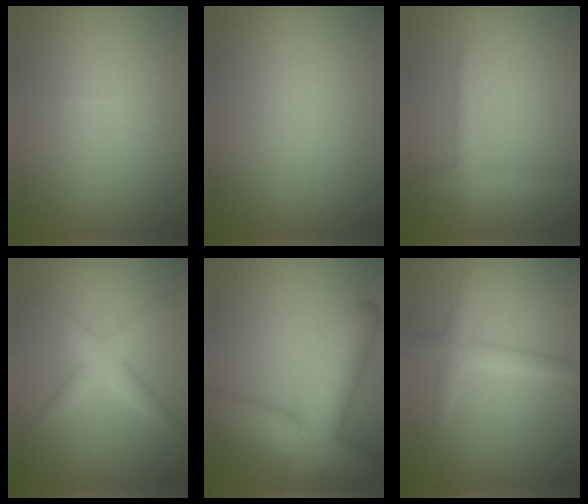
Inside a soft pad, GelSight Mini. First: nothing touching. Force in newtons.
{"total": 0.0}
{"total": 2.3, "press": 2.3, "slide": 0.2}
{"total": 2.9, "press": 2.9, "slide": 0.0}
{"total": 10.2, "press": 10.2, "slide": 0.6}
{"total": 2.3, "press": 2.3, "slide": 0.1}